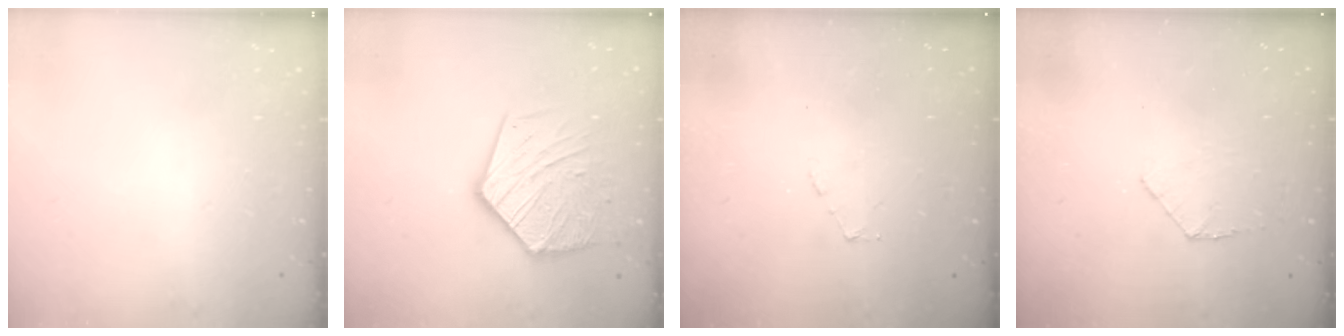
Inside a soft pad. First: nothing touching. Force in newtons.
{"total": 17.4, "press": 17.4, "slide": 1.7}
{"total": 2.9, "press": 2.9, "slide": 0.3}
{"total": 5.6, "press": 5.6, "slide": 0.5}